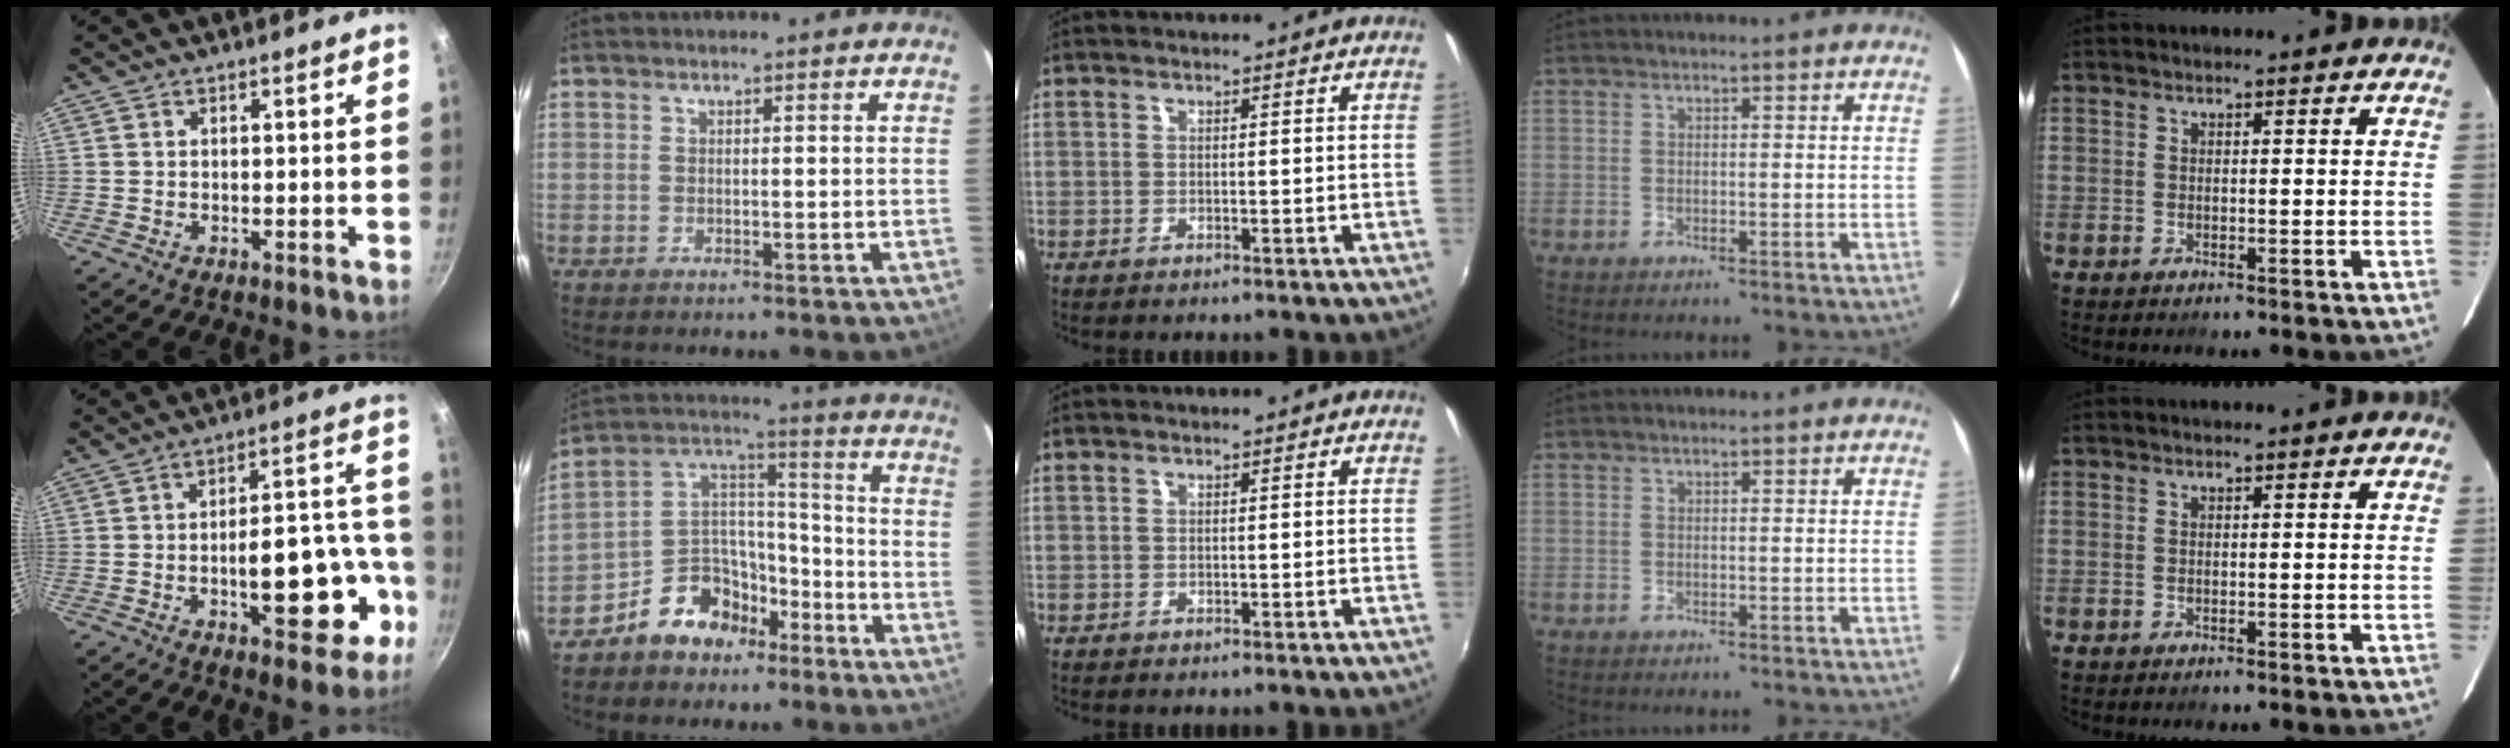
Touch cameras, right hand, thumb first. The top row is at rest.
{"thumb": {"total": 16.6, "force": [-5.8, 7.5, 13.6], "torque": [-0.143, 0.054, -0.075]}, "index": {"total": 11.8, "force": [-7.8, 8.1, 3.7], "torque": [-0.079, 0.065, -0.128]}}